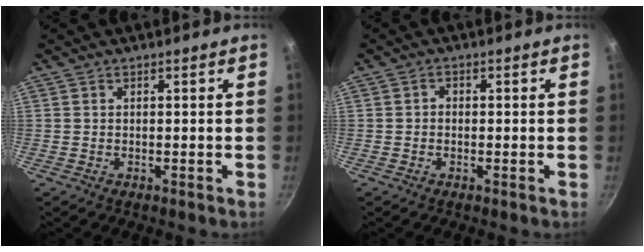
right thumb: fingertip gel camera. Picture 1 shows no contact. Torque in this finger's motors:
{"motor_torque": [0.02, -0.27, 0.28, -0.43, 0.03]}